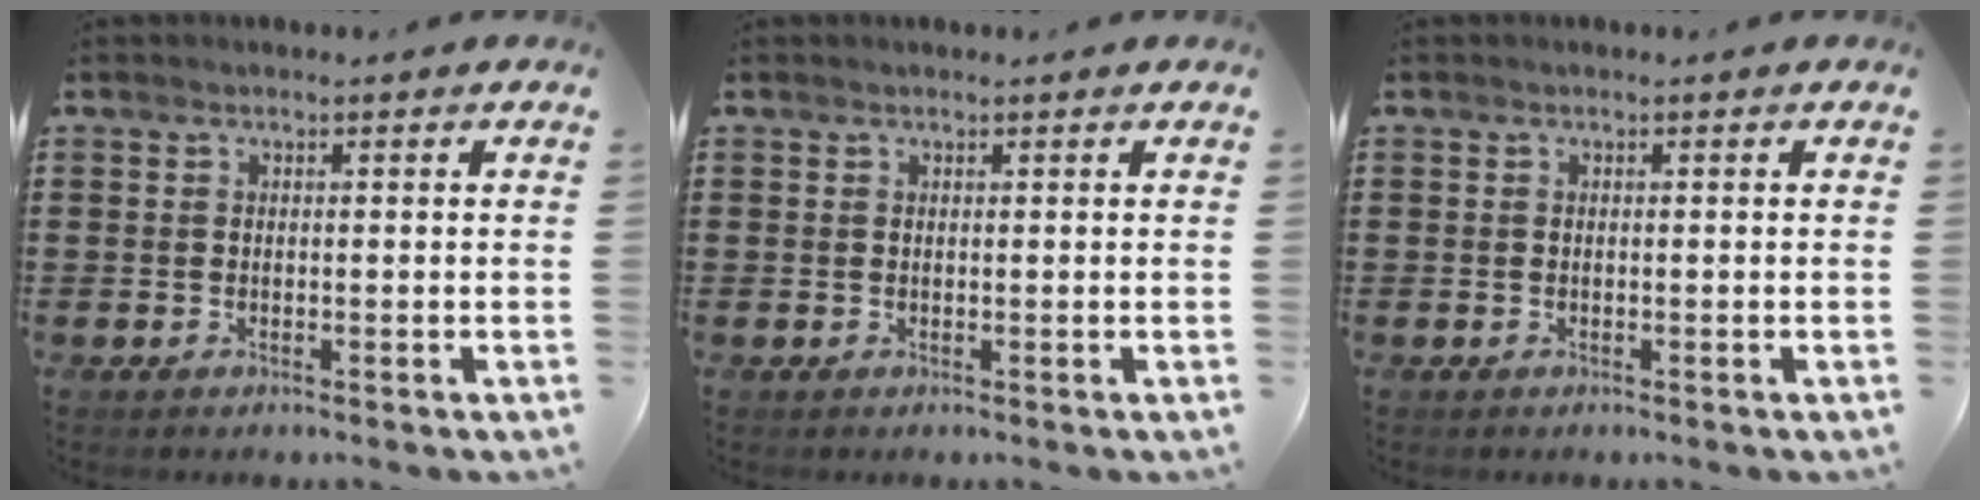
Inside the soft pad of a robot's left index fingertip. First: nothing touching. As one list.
[{"total": 0.0}, {"total": 0.0}]